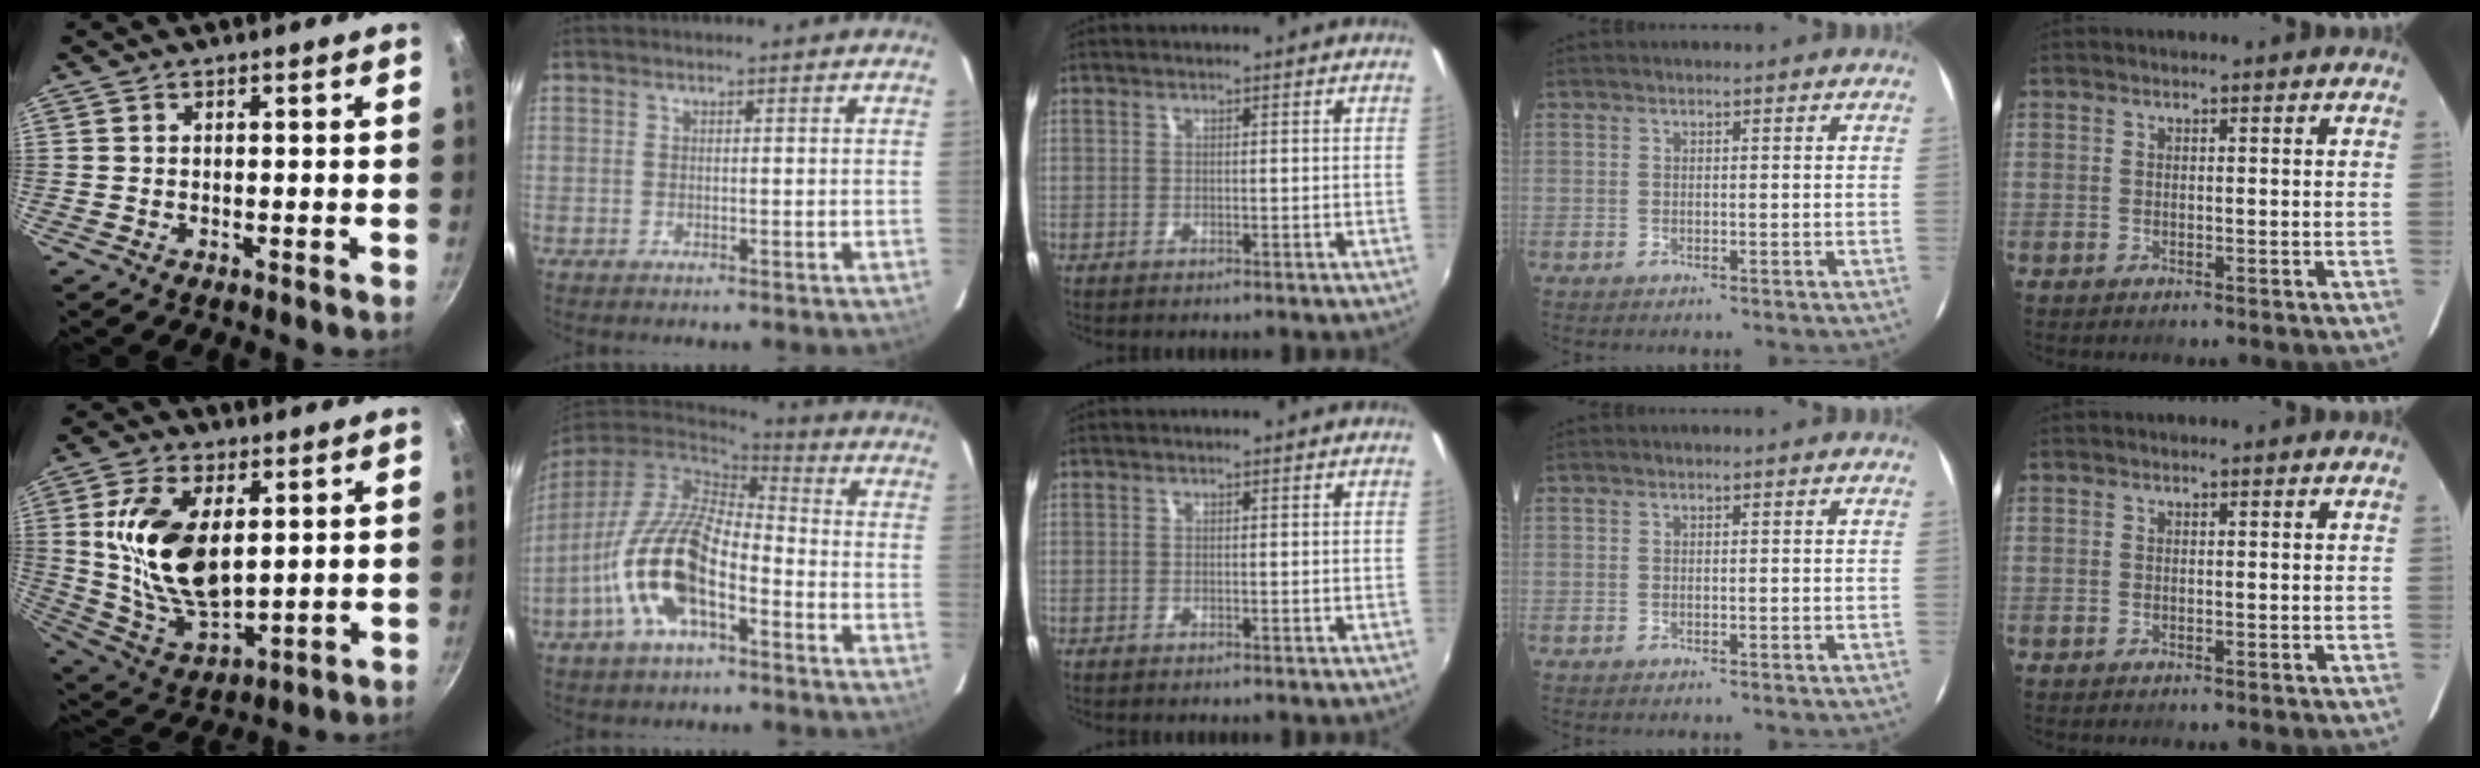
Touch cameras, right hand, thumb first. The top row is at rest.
{"thumb": {"total": 18.1, "force": [3.5, 10.1, 14.6], "torque": [-0.263, -0.019, 0.079]}, "index": {"total": 16.7, "force": [-6.8, 7.0, 13.5], "torque": [-0.281, -0.010, -0.136]}}